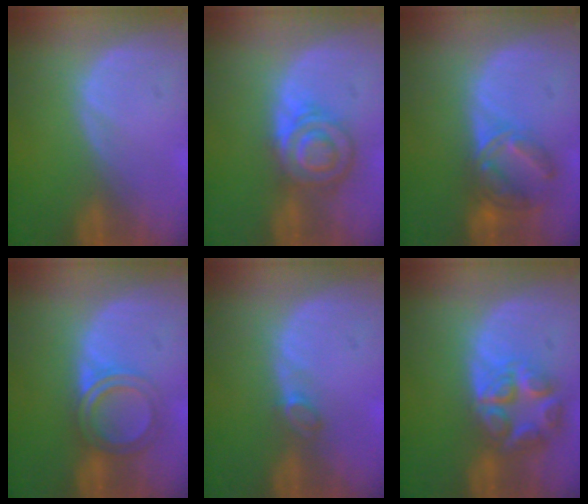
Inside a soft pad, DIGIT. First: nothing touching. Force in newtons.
{"total": 6.4, "press": 6.4, "slide": 0.1}
{"total": 7.1, "press": 6.2, "slide": 3.6}
{"total": 4.8, "press": 4.6, "slide": 1.3}
{"total": 1.7, "press": 1.7, "slide": 0.4}
{"total": 7.8, "press": 6.8, "slide": 3.8}